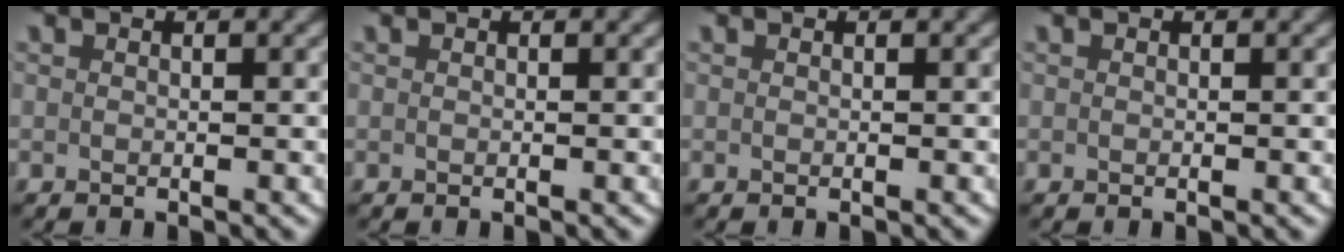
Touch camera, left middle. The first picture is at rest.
{"total": 0.0}
{"total": 0.0}
{"total": 0.0}